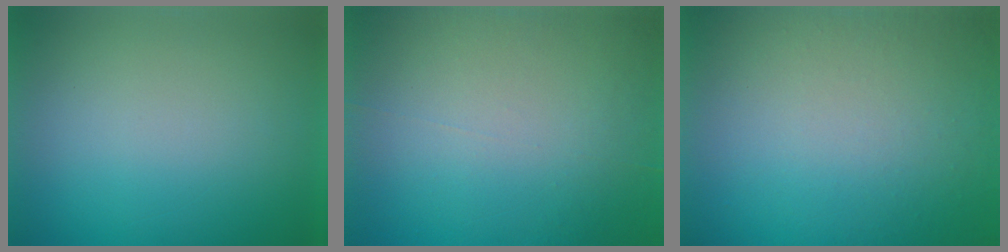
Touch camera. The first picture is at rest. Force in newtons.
{"total": 7.3}
{"total": 9.8}